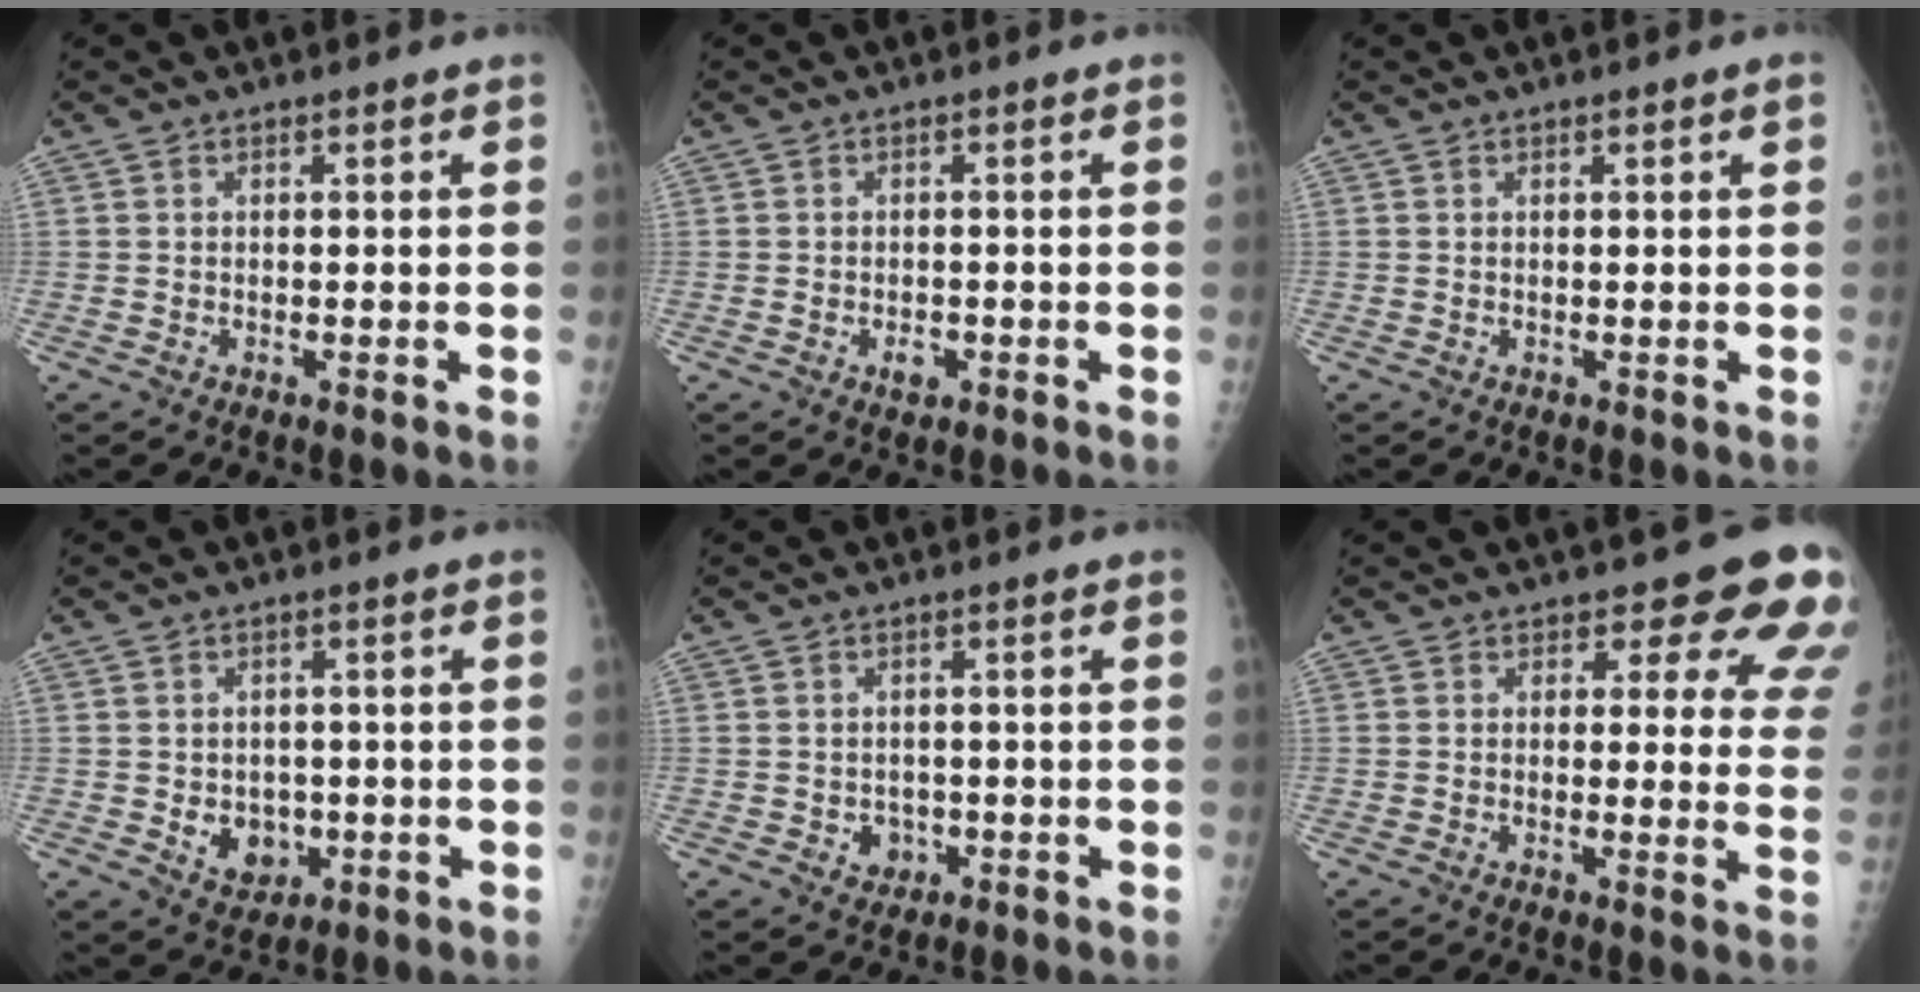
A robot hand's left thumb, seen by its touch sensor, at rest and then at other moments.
{"total": 2.0, "force": [-0.8, 1.4, 1.2], "torque": [-0.013, 0.003, -0.009]}
{"total": 1.0, "force": [0.5, 0.1, 0.9], "torque": [-0.016, 0.000, 0.006]}
{"total": 5.9, "force": [-1.0, 4.8, 3.3], "torque": [-0.020, 0.001, -0.002]}
{"total": 2.9, "force": [-0.8, 2.5, 1.1], "torque": [-0.002, 0.004, -0.004]}
{"total": 12.5, "force": [9.7, 5.2, 5.9], "torque": [-0.009, -0.056, 0.081]}